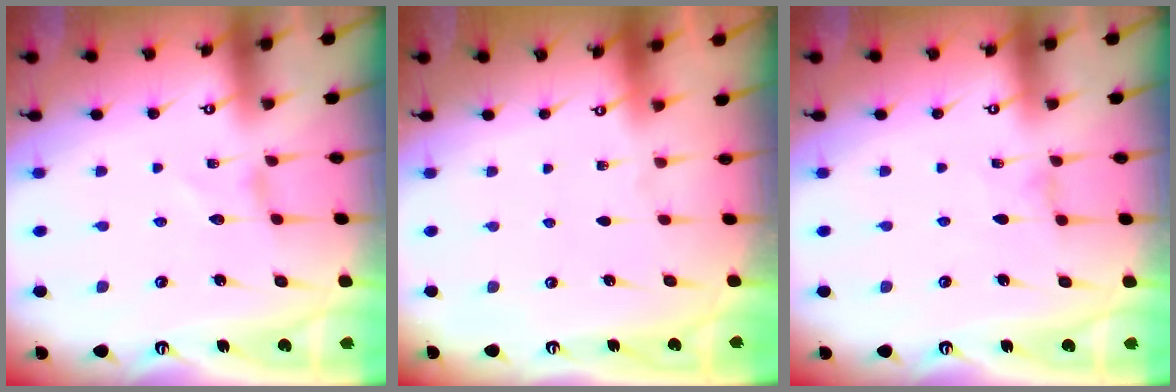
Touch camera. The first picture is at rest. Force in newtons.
{"total": 0.0}
{"total": 0.0}